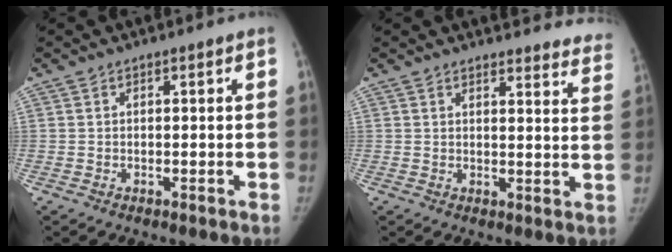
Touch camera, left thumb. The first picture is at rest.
{"total": 18.9, "force": [18.2, 3.6, 3.6], "torque": [0.000, -0.121, 0.180]}